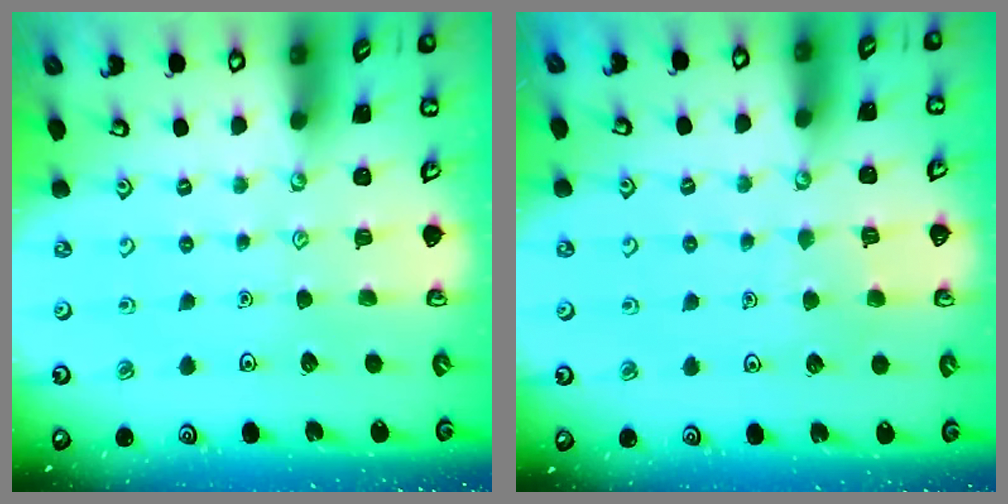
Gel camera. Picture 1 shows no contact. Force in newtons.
{"total": 4.0, "press": 4.0, "slide": 0.4}